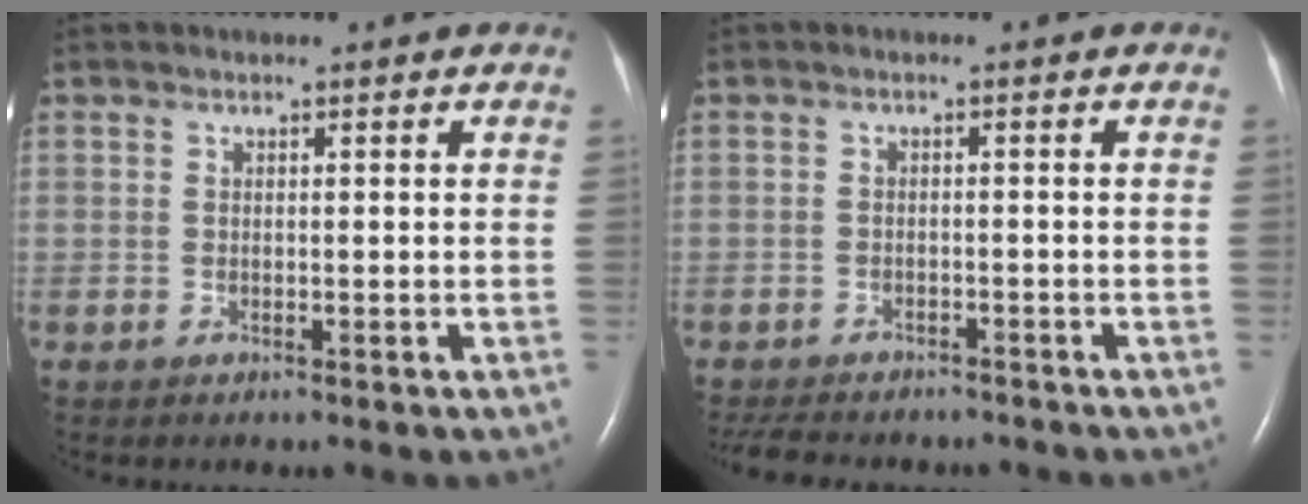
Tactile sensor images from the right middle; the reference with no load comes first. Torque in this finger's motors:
{"motor_torque": [0.07, -0.07, 0.01, 0.02]}